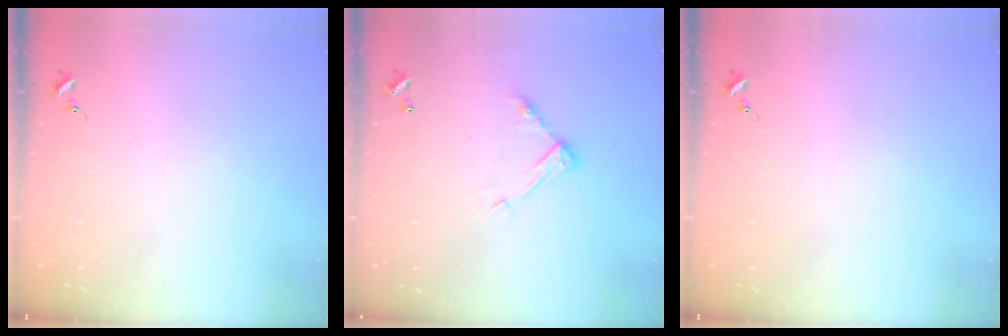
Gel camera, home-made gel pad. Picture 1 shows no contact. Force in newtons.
{"total": 9.2, "press": 9.2, "slide": 0.1}
{"total": 0.0}